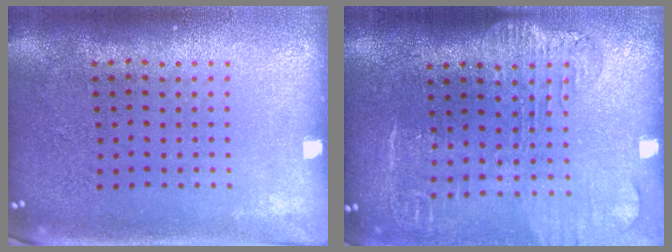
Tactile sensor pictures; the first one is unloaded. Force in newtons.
{"total": 1.9, "press": 1.6, "slide": 1.0}